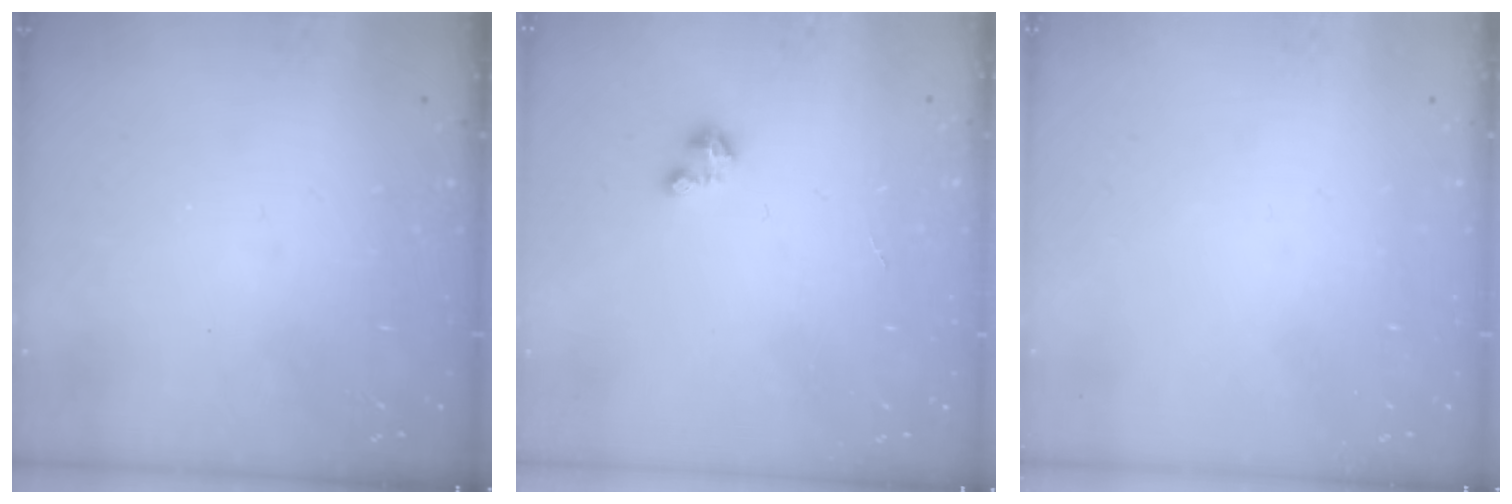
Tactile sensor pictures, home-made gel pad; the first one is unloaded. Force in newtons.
{"total": 1.2, "press": 1.2, "slide": 0.2}
{"total": 0.0}